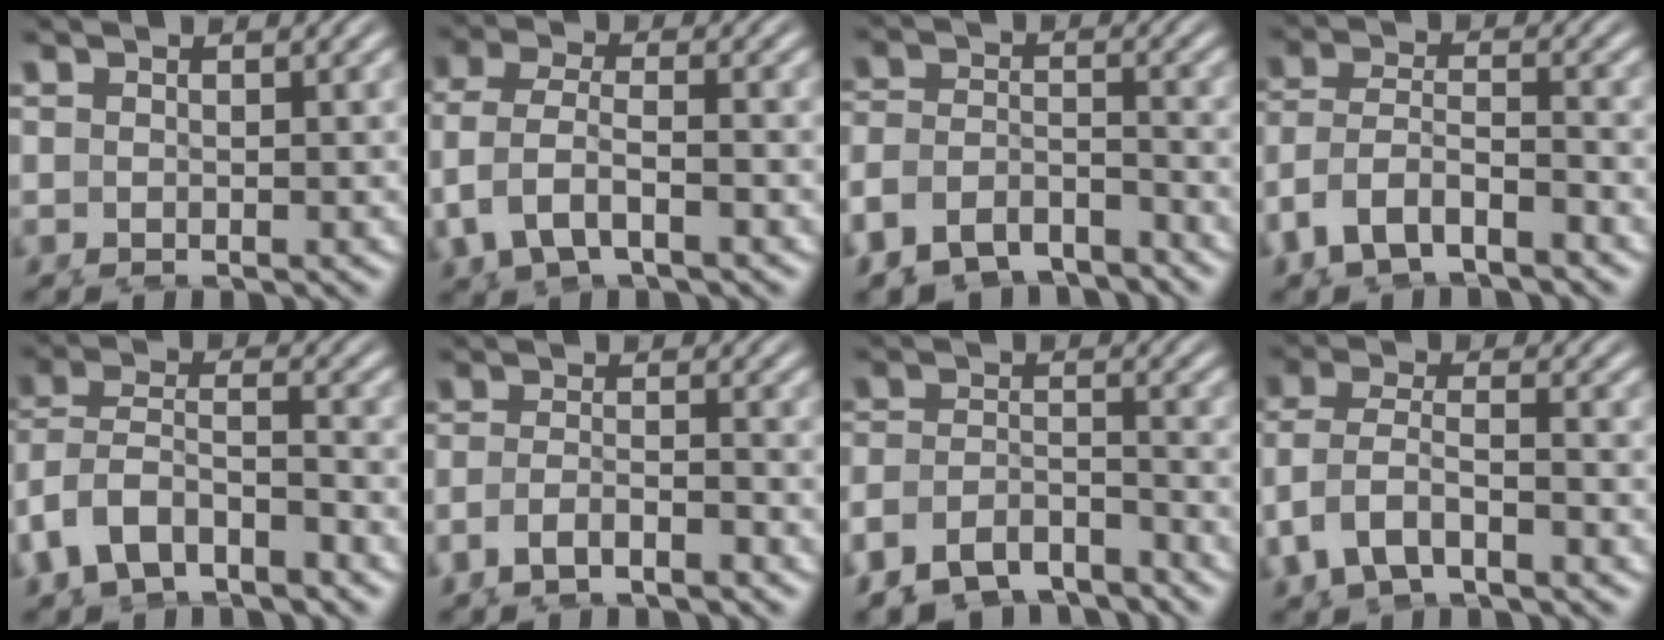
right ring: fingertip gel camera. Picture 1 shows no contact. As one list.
[{"total": 4.0, "force": [0.5, 3.1, 2.6], "torque": [-0.086, -0.027, 0.025]}, {"total": 8.5, "force": [-4.8, 6.8, 1.6], "torque": [-0.058, -0.036, -0.083]}, {"total": 8.1, "force": [-2.2, 7.2, 3.1], "torque": [-0.107, -0.037, -0.030]}, {"total": 9.4, "force": [-2.1, 8.6, 3.1], "torque": [-0.115, -0.034, -0.035]}, {"total": 4.3, "force": [-2.3, 3.1, 1.8], "torque": [-0.057, -0.025, -0.031]}, {"total": 9.3, "force": [-5.7, 7.0, 1.9], "torque": [-0.058, -0.039, -0.097]}, {"total": 5.0, "force": [-0.2, 4.3, 2.6], "torque": [-0.096, -0.034, 0.014]}]